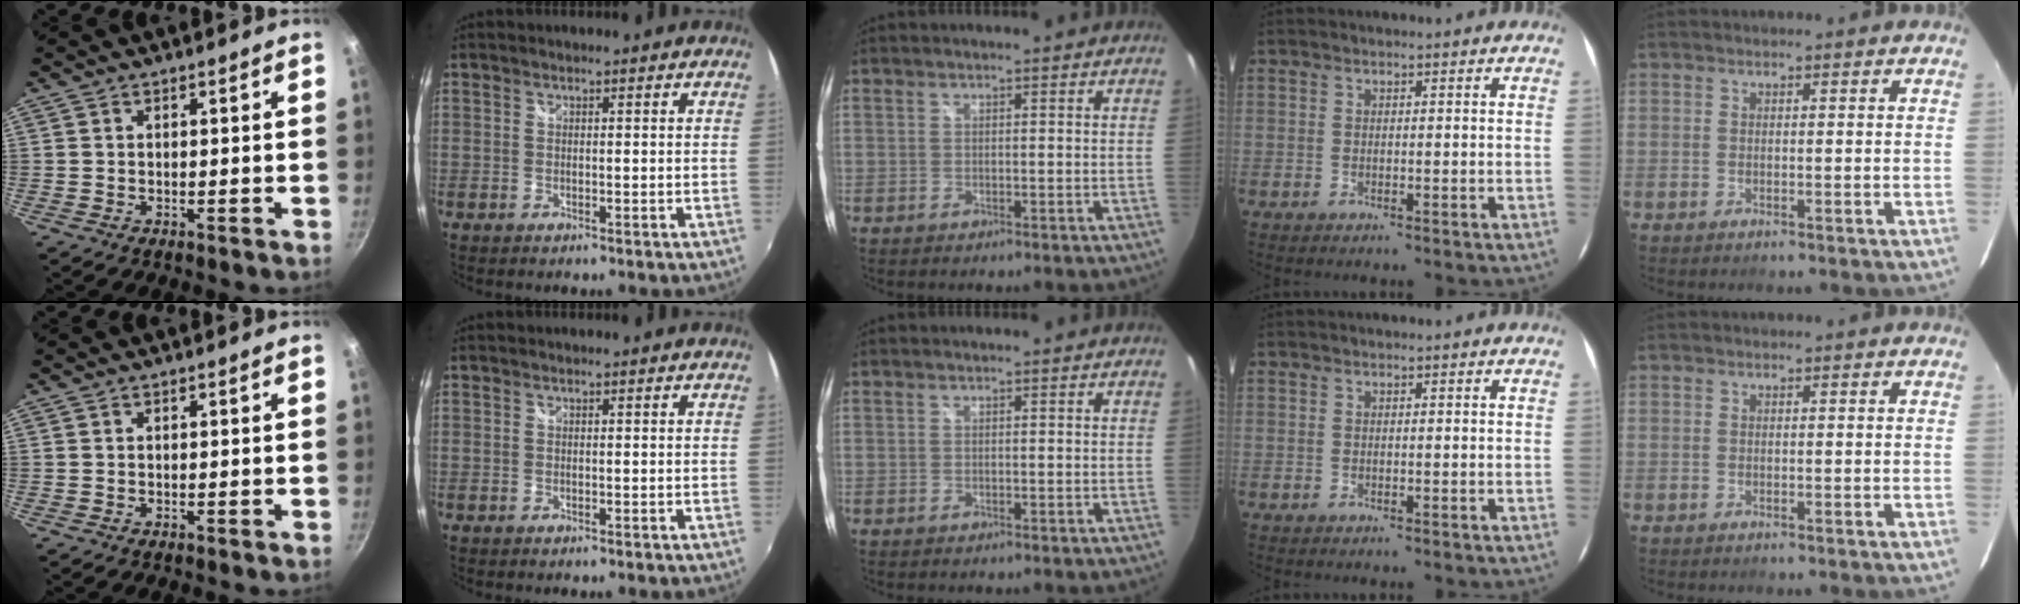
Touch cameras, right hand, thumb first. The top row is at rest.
{}